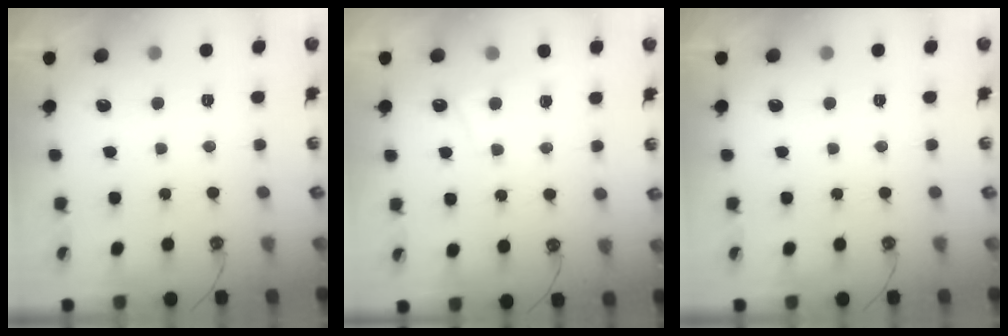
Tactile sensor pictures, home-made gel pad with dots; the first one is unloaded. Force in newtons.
{"total": 3.1, "press": 3.1, "slide": 0.4}
{"total": 0.0}